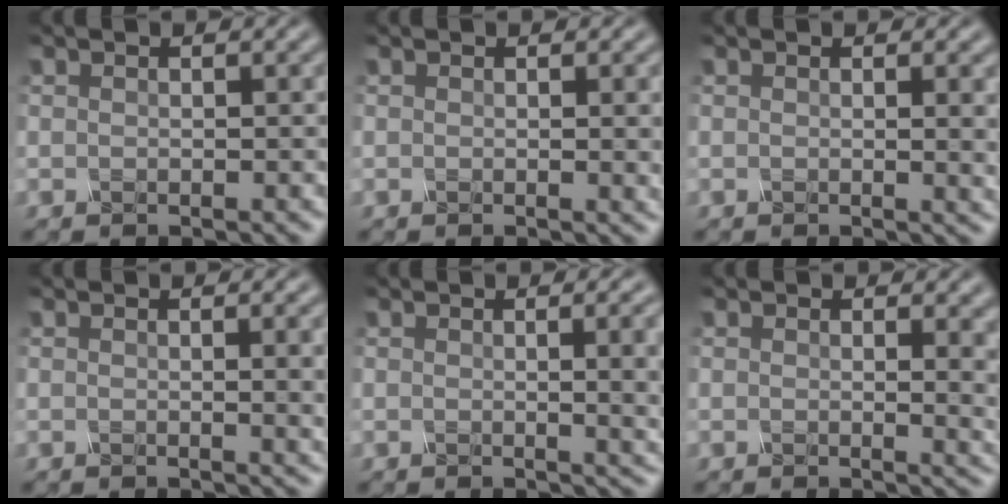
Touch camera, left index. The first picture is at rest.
{"total": 2.3, "force": [0.1, 0.7, 2.2], "torque": [-0.019, -0.001, -0.002]}
{"total": 2.9, "force": [0.3, 1.0, 2.7], "torque": [-0.021, 0.000, 0.000]}
{"total": 4.2, "force": [0.3, 1.6, 3.9], "torque": [-0.030, 0.005, 0.003]}
{"total": 7.2, "force": [0.5, 3.1, 6.5], "torque": [-0.029, 0.011, 0.004]}
{"total": 4.4, "force": [0.7, 1.9, 4.0], "torque": [-0.022, -0.001, 0.011]}